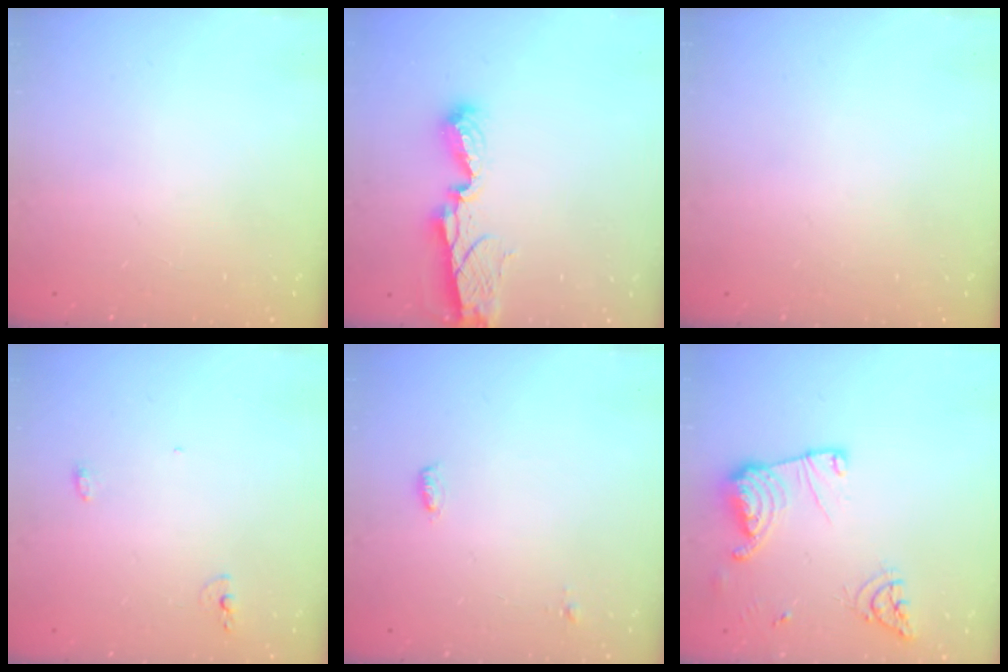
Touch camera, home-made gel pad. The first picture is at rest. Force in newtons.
{"total": 8.4, "press": 8.4, "slide": 1.1}
{"total": 0.0}
{"total": 4.3, "press": 4.2, "slide": 0.9}
{"total": 5.0, "press": 4.1, "slide": 2.8}
{"total": 15.0, "press": 14.9, "slide": 1.5}